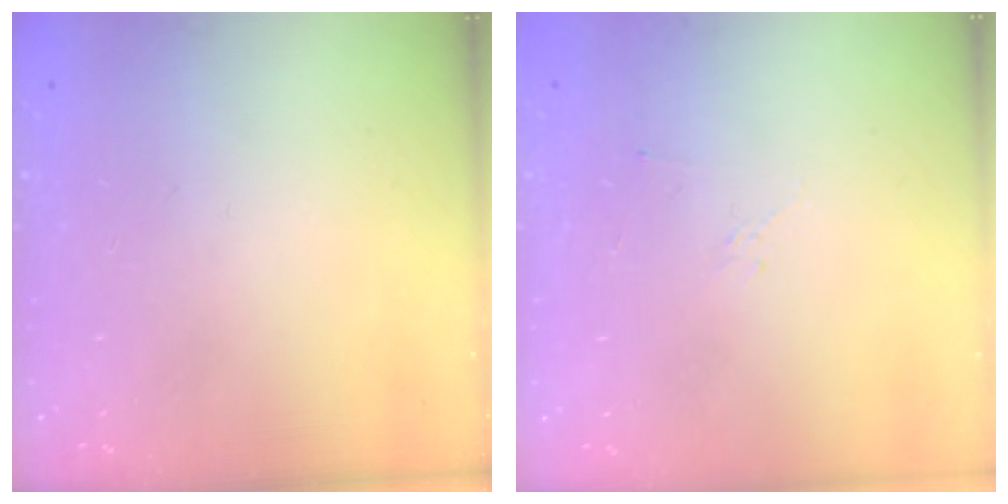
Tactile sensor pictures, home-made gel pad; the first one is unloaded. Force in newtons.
{"total": 3.1, "press": 3.0, "slide": 0.8}